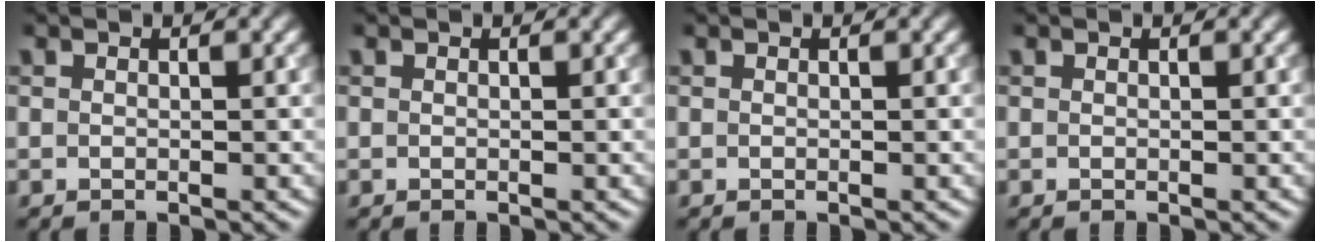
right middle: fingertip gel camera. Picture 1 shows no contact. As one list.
[{"total": 0.0}, {"total": 0.0}, {"total": 0.0}]